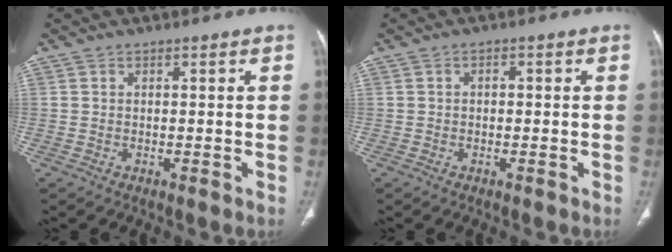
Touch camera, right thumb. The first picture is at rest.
{"total": 1.0, "force": [-0.1, 0.8, 0.7], "torque": [-0.002, 0.006, -0.005]}